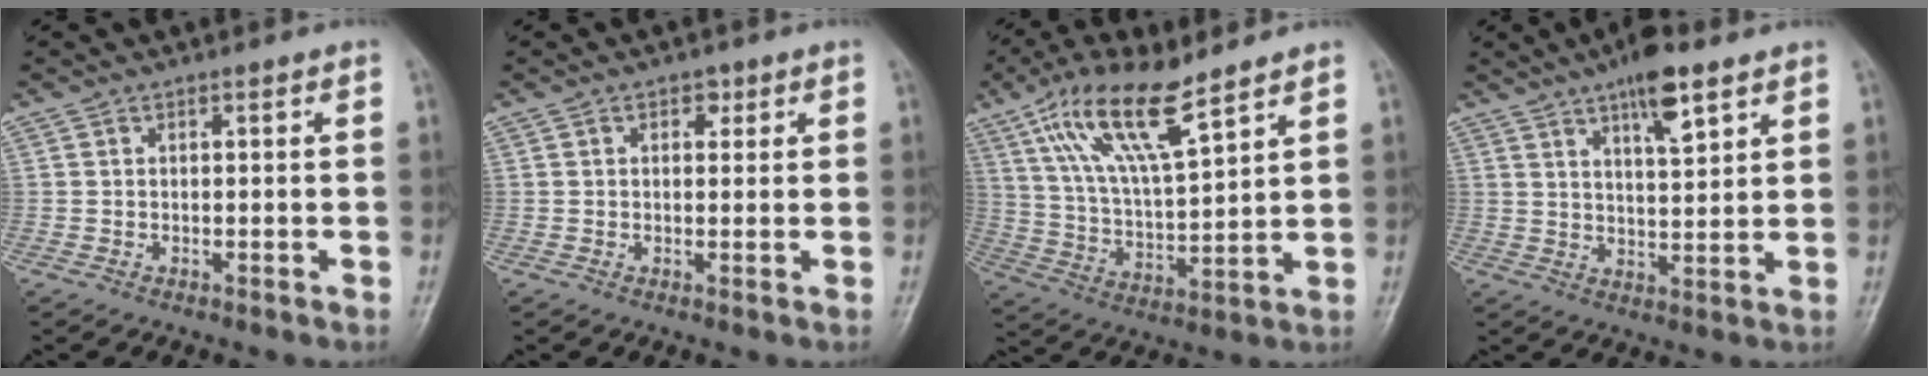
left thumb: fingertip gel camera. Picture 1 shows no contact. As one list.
[{"total": 2.0, "force": [0.9, 1.4, 1.0], "torque": [0.001, -0.001, 0.008]}, {"total": 14.9, "force": [9.4, 4.0, 10.9], "torque": [-0.198, -0.034, 0.188]}, {"total": 9.0, "force": [5.5, 2.6, 6.6], "torque": [-0.092, -0.029, 0.087]}]